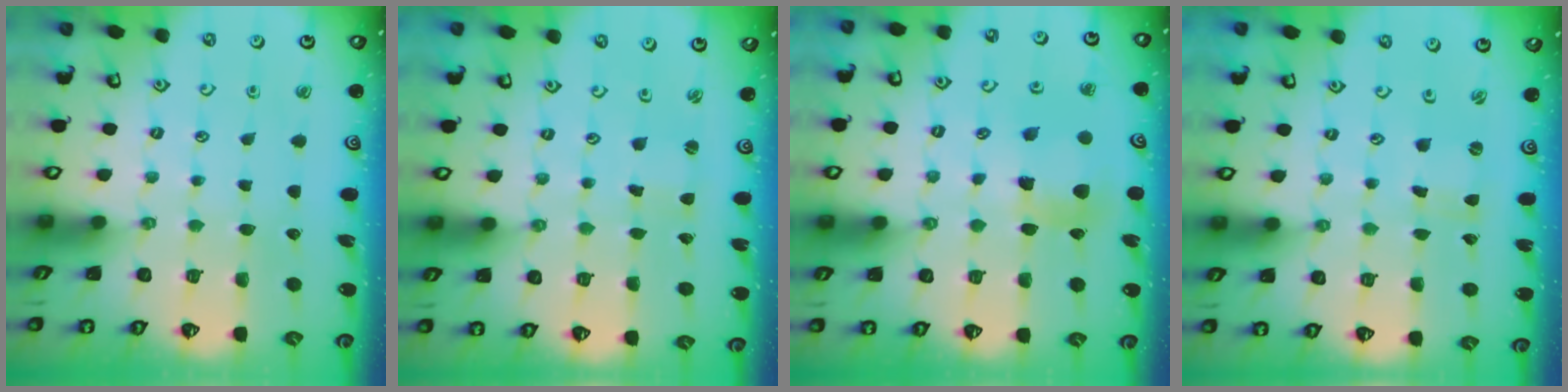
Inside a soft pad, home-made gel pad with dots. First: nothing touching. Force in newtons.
{"total": 2.2, "press": 2.2, "slide": 0.2}
{"total": 6.7, "press": 6.6, "slide": 0.8}
{"total": 0.0}